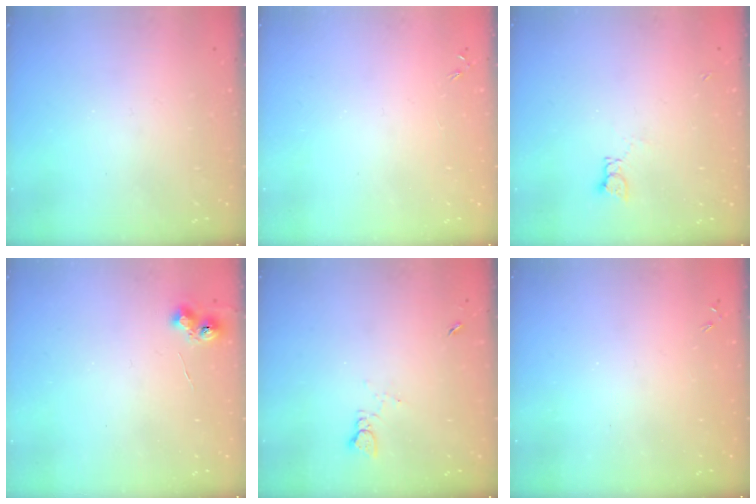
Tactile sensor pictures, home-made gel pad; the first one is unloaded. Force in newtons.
{"total": 0.0}
{"total": 2.0, "press": 2.0, "slide": 0.3}
{"total": 6.3, "press": 6.2, "slide": 0.7}
{"total": 2.1, "press": 2.0, "slide": 0.3}
{"total": 0.0}